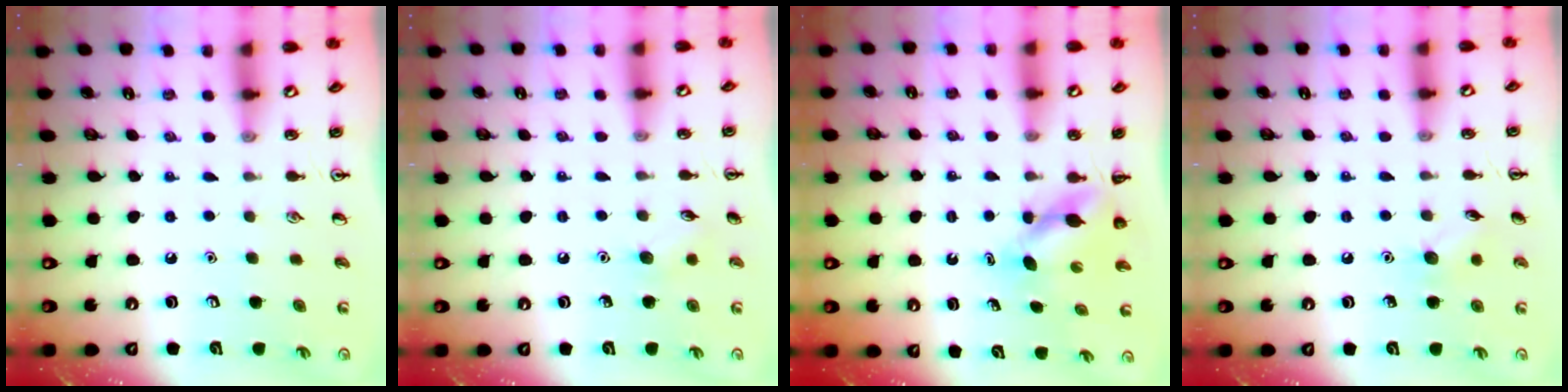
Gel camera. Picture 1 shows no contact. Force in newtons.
{"total": 6.0, "press": 5.7, "slide": 1.8}
{"total": 4.6, "press": 4.6, "slide": 0.4}
{"total": 6.9, "press": 6.7, "slide": 1.8}